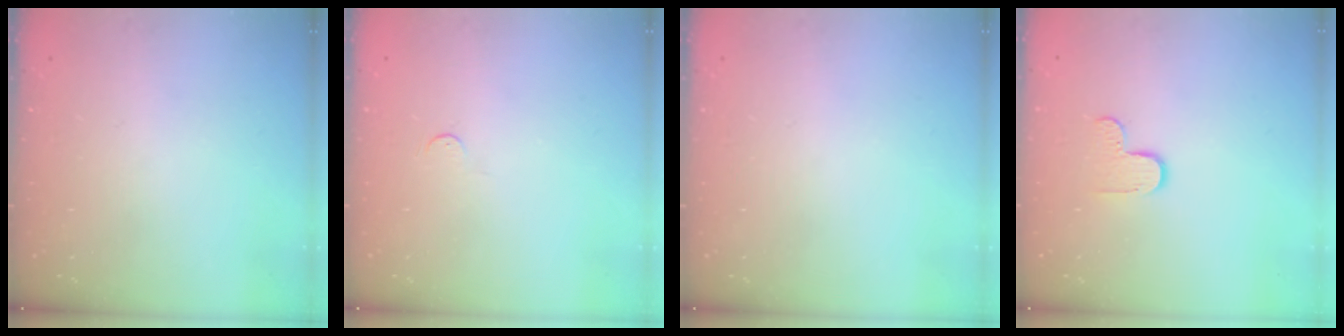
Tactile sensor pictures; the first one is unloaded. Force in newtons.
{"total": 3.4, "press": 3.4, "slide": 0.4}
{"total": 0.0}
{"total": 4.7, "press": 4.6, "slide": 0.4}